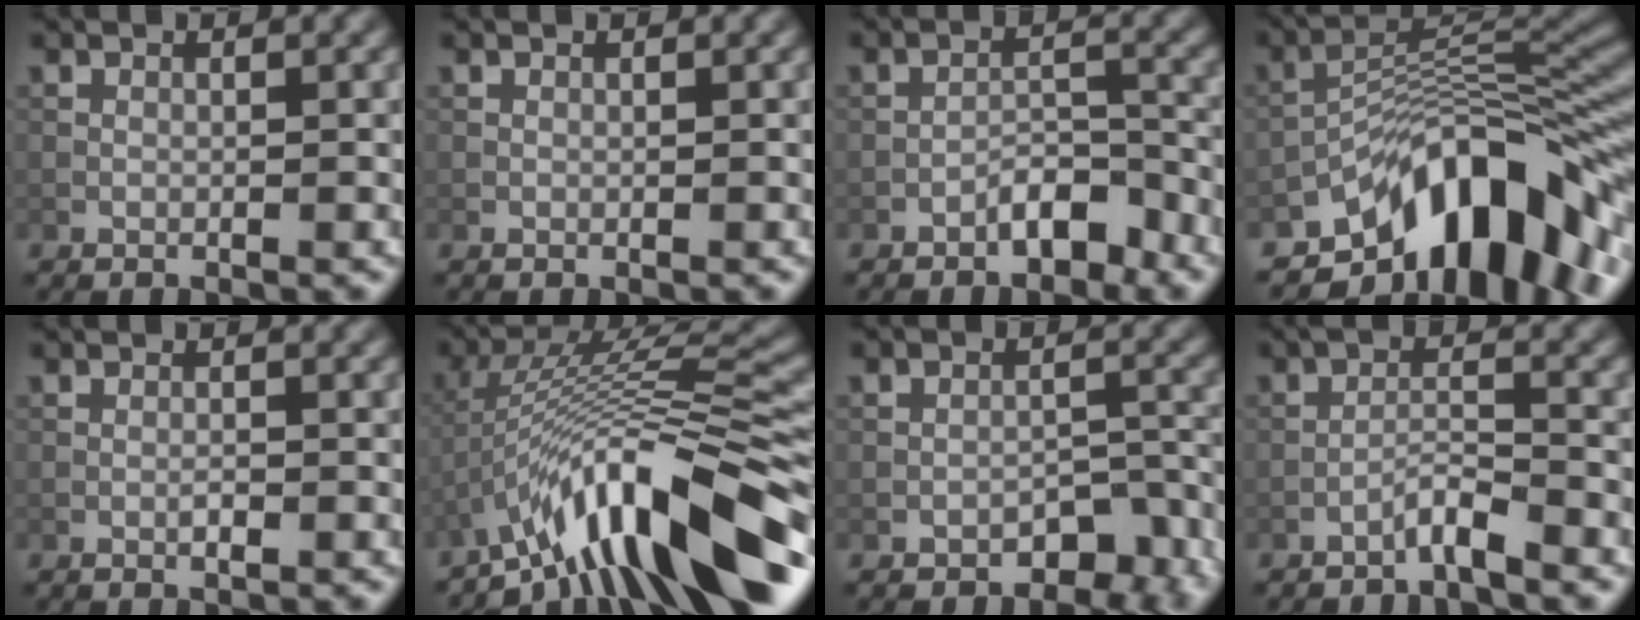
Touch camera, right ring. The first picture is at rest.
{"total": 0.0}
{"total": 3.2, "force": [-2.3, 1.1, 1.8], "torque": [-0.023, 0.017, -0.042]}
{"total": 12.3, "force": [-7.4, 5.0, 8.5], "torque": [-0.111, 0.008, -0.137]}
{"total": 0.9, "force": [-0.3, 0.2, 0.8], "torque": [-0.016, 0.000, -0.007]}
{"total": 12.5, "force": [-7.9, 2.9, 9.2], "torque": [-0.140, 0.028, -0.137]}
{"total": 4.6, "force": [-3.3, 2.4, 2.2], "torque": [-0.014, 0.001, -0.047]}
{"total": 2.3, "force": [-1.9, 0.1, 1.3], "torque": [-0.023, 0.012, -0.040]}